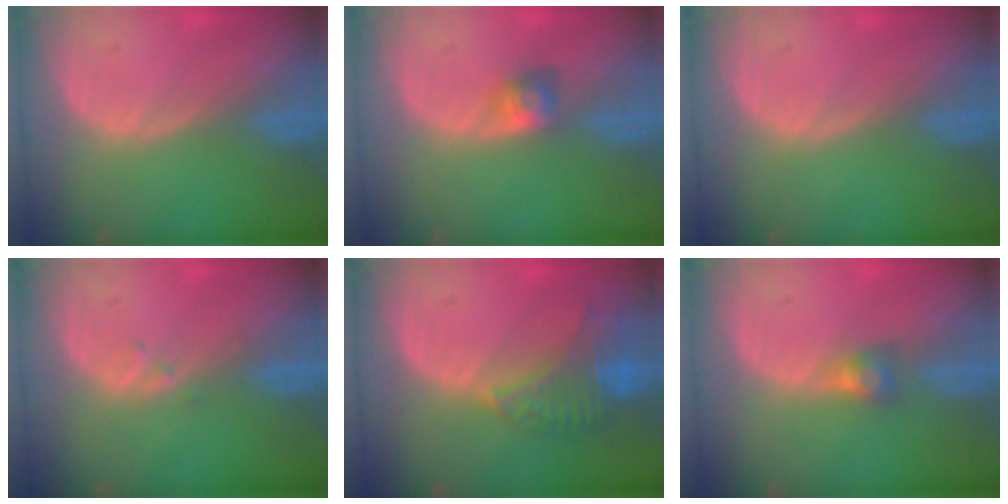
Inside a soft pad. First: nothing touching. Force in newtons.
{"total": 3.0, "press": 2.7, "slide": 1.3}
{"total": 0.0}
{"total": 0.8, "press": 0.8, "slide": 0.1}
{"total": 8.1, "press": 7.3, "slide": 3.5}
{"total": 3.0, "press": 2.5, "slide": 1.6}